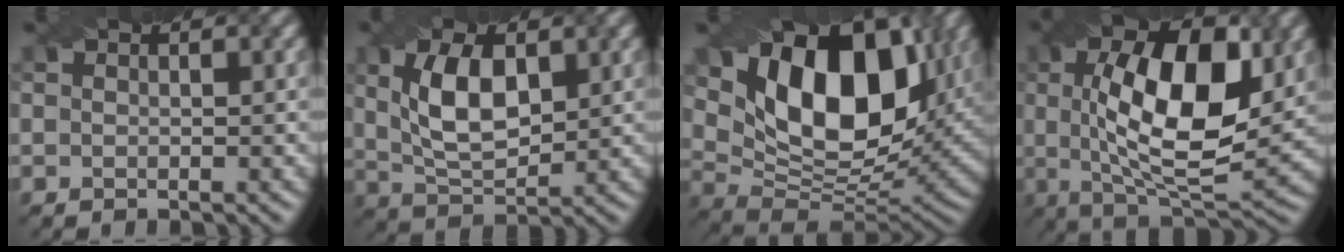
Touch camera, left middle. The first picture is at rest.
{"total": 6.3, "force": [0.9, 3.2, 5.3], "torque": [-0.107, 0.010, 0.024]}
{"total": 14.0, "force": [4.6, 8.0, 10.5], "torque": [-0.177, 0.010, 0.077]}
{"total": 11.7, "force": [1.8, 4.9, 10.5], "torque": [-0.158, 0.009, 0.027]}